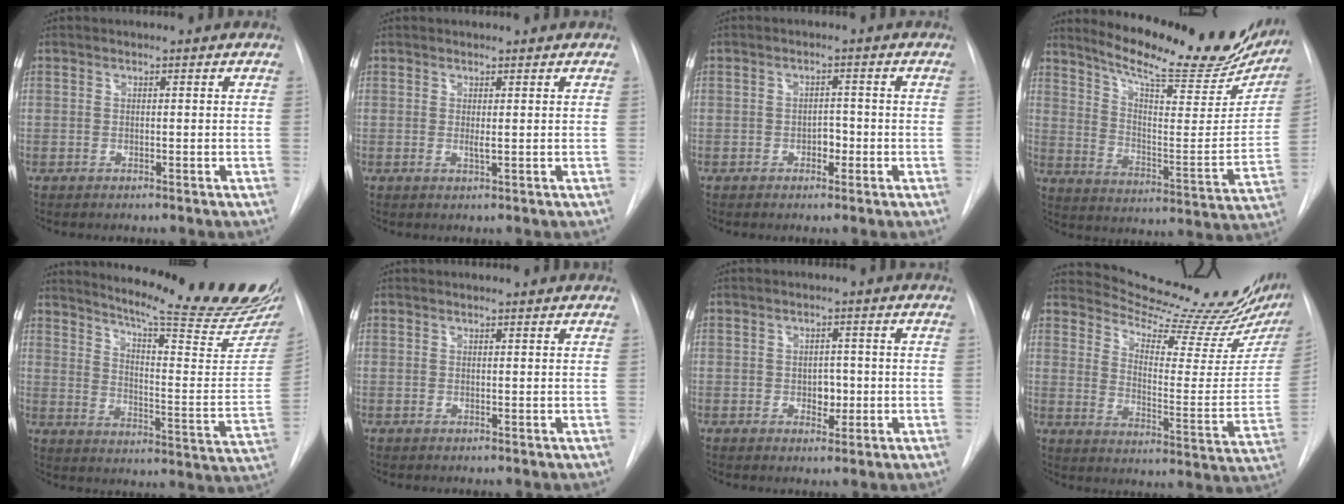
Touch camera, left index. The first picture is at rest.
{"total": 0.8, "force": [0.3, 0.0, 0.8], "torque": [-0.019, -0.002, 0.006]}
{"total": 2.0, "force": [-0.8, 1.2, 1.4], "torque": [-0.016, 0.006, -0.011]}
{"total": 23.6, "force": [20.6, 5.0, 10.2], "torque": [-0.149, -0.051, 0.276]}
{"total": 25.5, "force": [22.5, 1.2, 12.0], "torque": [-0.180, -0.108, 0.283]}
{"total": 2.1, "force": [2.1, 0.0, 0.3], "torque": [-0.007, 0.011, 0.024]}
{"total": 2.6, "force": [-0.3, 1.8, 1.8], "torque": [-0.019, 0.002, -0.001]}
{"total": 22.9, "force": [21.4, 1.9, 8.0], "torque": [-0.114, -0.109, 0.274]}